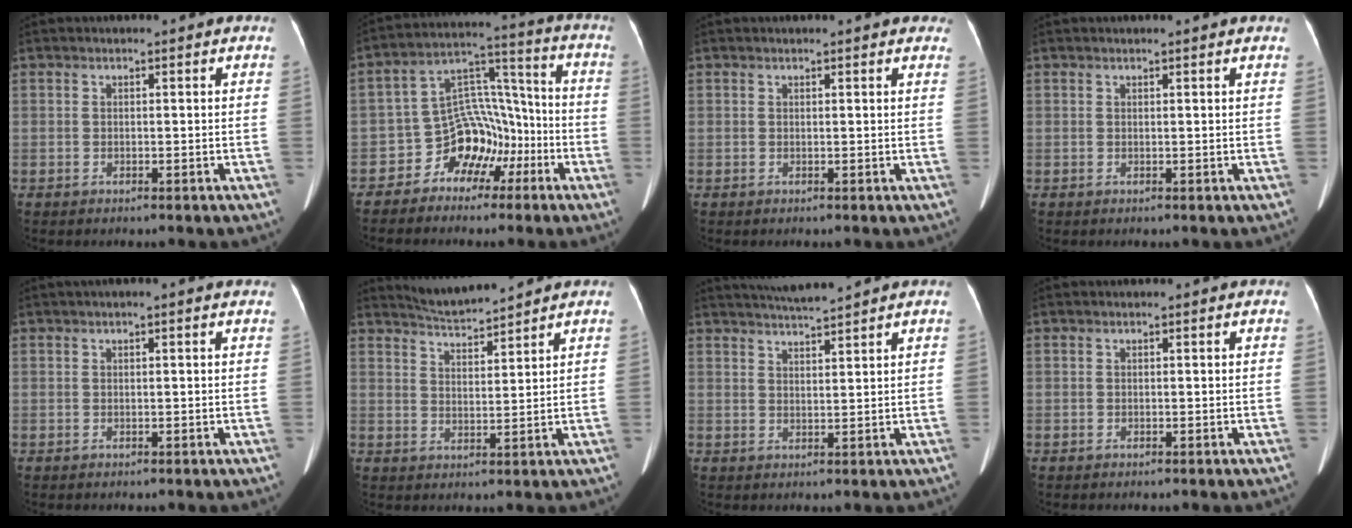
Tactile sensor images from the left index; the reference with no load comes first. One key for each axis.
{"total": 9.4, "fx": -5.1, "fy": 6.9, "fz": 3.7, "tx": -0.072, "ty": 0.046, "tz": -0.084}
{"total": 3.3, "fx": 2.9, "fy": 0.7, "fz": 1.4, "tx": -0.013, "ty": 0.004, "tz": 0.017}
{"total": 1.2, "fx": 1.1, "fy": -0.1, "fz": 0.5, "tx": -0.016, "ty": 0.009, "tz": 0.014}
{"total": 1.0, "fx": 0.5, "fy": 0.0, "fz": 0.9, "tx": -0.018, "ty": 0.010, "tz": 0.004}
{"total": 4.8, "fx": 4.8, "fy": -0.4, "fz": 0.3, "tx": -0.012, "ty": 0.007, "tz": 0.092}
{"total": 5.0, "fx": 4.6, "fy": -1.1, "fz": 1.5, "tx": -0.029, "ty": 0.011, "tz": 0.080}
{"total": 0.0}